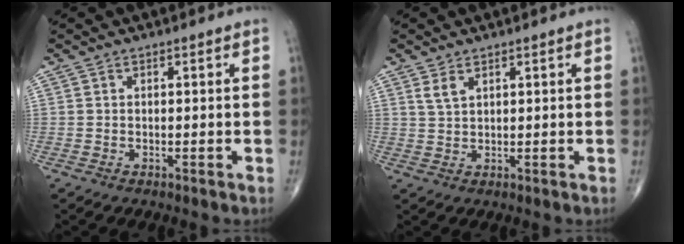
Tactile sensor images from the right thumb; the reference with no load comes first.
{"total": 2.4, "force": [1.4, 1.1, 1.5], "torque": [-0.031, -0.002, 0.036]}